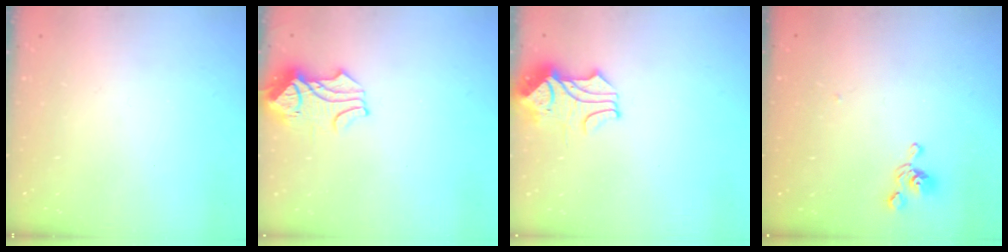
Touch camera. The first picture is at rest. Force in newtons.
{"total": 2.1, "press": 2.0, "slide": 0.6}
{"total": 1.8, "press": 1.4, "slide": 1.1}
{"total": 5.4, "press": 5.4, "slide": 0.5}